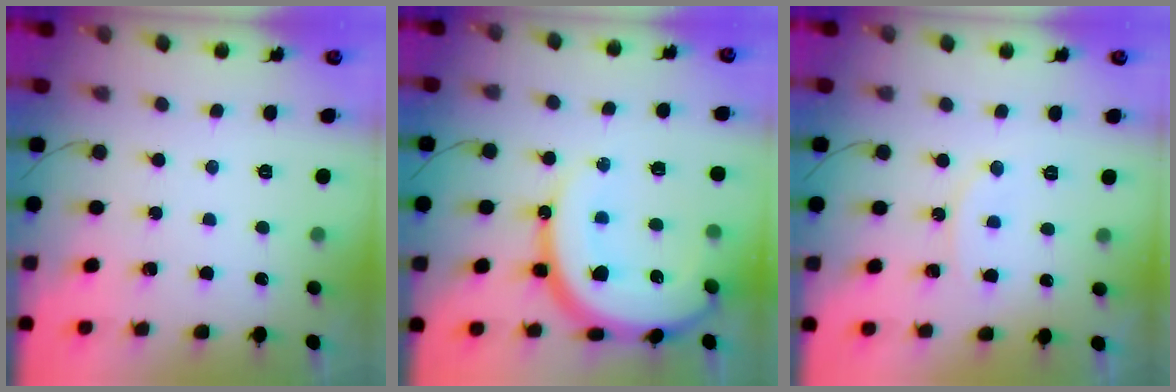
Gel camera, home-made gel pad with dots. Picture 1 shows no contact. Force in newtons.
{"total": 20.8, "press": 20.7, "slide": 2.0}
{"total": 6.5, "press": 6.5, "slide": 0.3}